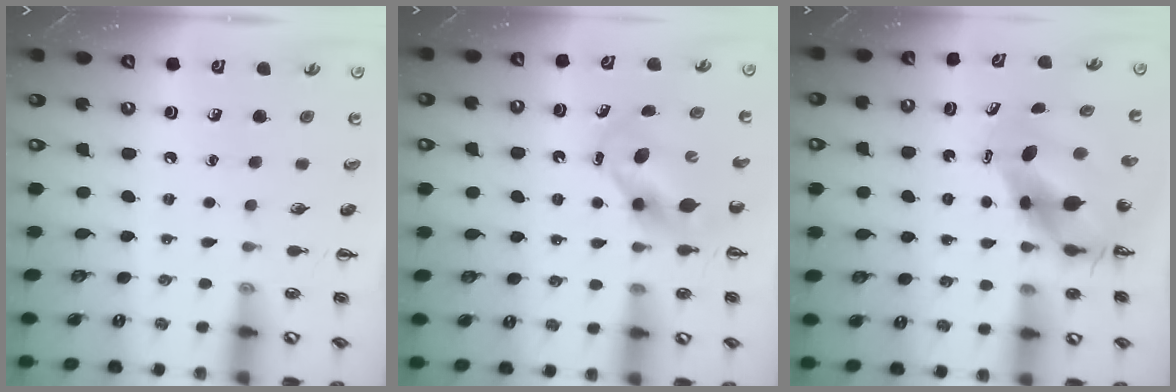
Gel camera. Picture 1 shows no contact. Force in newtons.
{"total": 5.7, "press": 5.6, "slide": 1.2}
{"total": 6.4, "press": 6.2, "slide": 1.8}